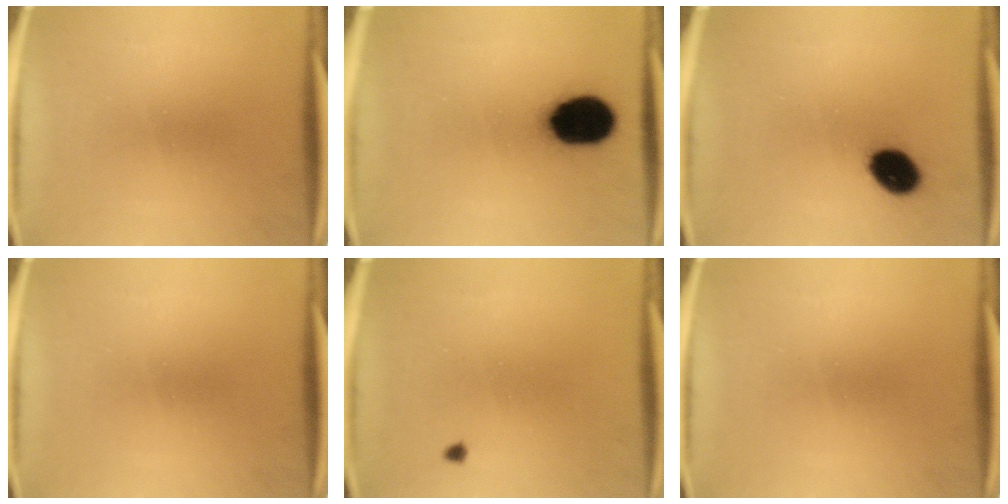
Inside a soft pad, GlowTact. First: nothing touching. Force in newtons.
{"total": 15.6}
{"total": 8.6}
{"total": 0.0}
{"total": 0.6}
{"total": 0.0}